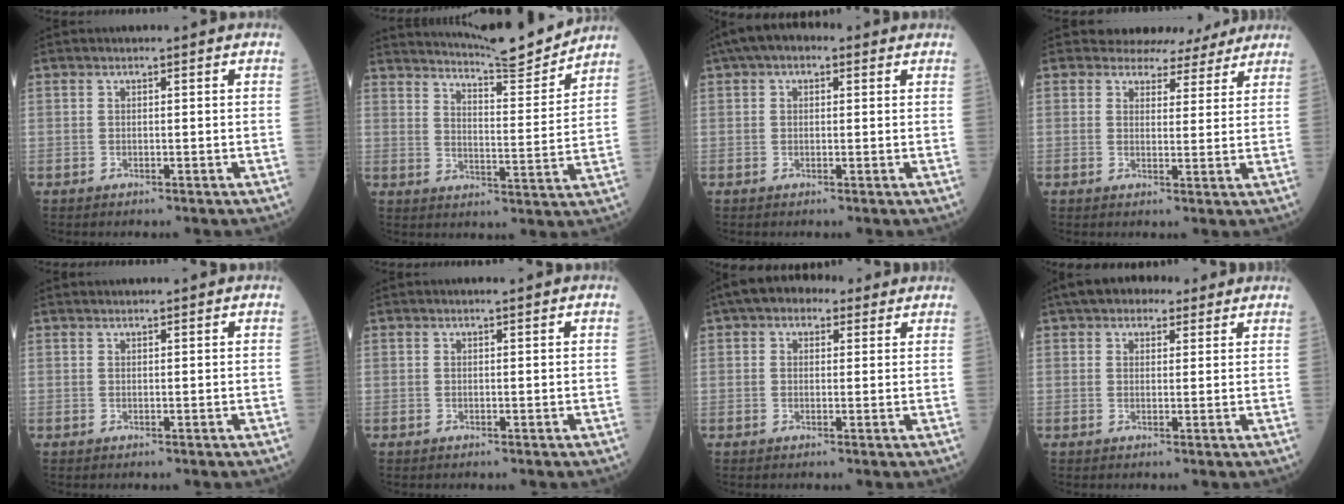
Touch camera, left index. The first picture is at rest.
{"total": 13.0, "force": [12.6, -0.6, 3.2], "torque": [-0.057, -0.025, 0.181]}
{"total": 5.6, "force": [3.1, 2.9, 3.6], "torque": [-0.066, 0.038, 0.046]}
{"total": 7.2, "force": [6.6, 2.9, -0.1], "torque": [0.016, 0.002, 0.065]}
{"total": 2.3, "force": [2.3, 0.2, 0.5], "torque": [-0.009, 0.021, 0.034]}
{"total": 0.7, "force": [0.6, 0.0, 0.2], "torque": [-0.011, -0.004, 0.012]}
{"total": 6.4, "force": [4.2, 3.5, 3.3], "torque": [-0.052, 0.040, 0.064]}
{"total": 7.1, "force": [5.4, 3.4, 3.0], "torque": [-0.039, 0.034, 0.084]}